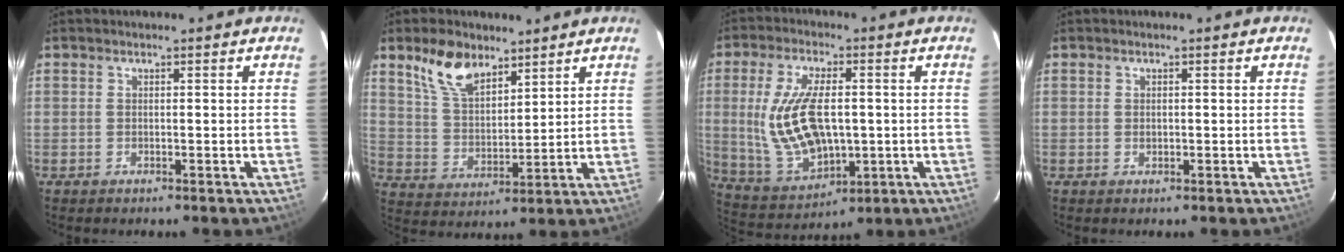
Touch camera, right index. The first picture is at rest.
{"total": 10.3, "force": [7.0, 5.3, 5.5], "torque": [-0.103, 0.016, 0.140]}
{"total": 15.8, "force": [0.5, 7.9, 13.7], "torque": [-0.278, -0.008, 0.031]}
{"total": 0.8, "force": [0.1, 0.5, 0.5], "torque": [-0.008, 0.001, 0.003]}